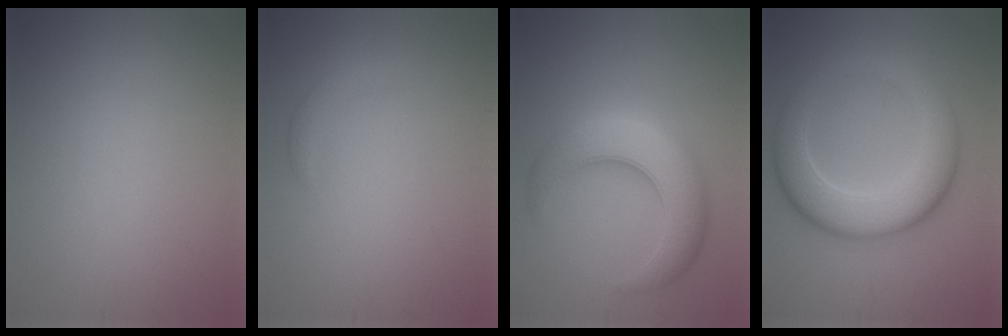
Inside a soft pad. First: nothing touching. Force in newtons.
{"total": 1.4, "press": 1.4, "slide": 0.0}
{"total": 7.6, "press": 7.6, "slide": 0.2}
{"total": 8.2, "press": 8.2, "slide": 0.6}